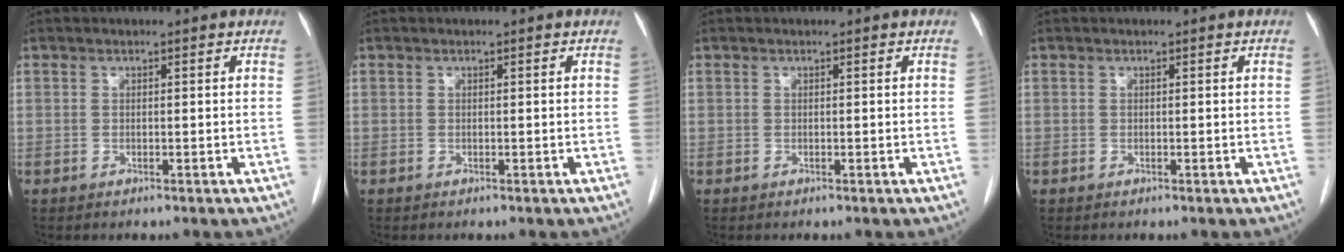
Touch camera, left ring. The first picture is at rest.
{"total": 0.0}
{"total": 0.0}
{"total": 0.0}